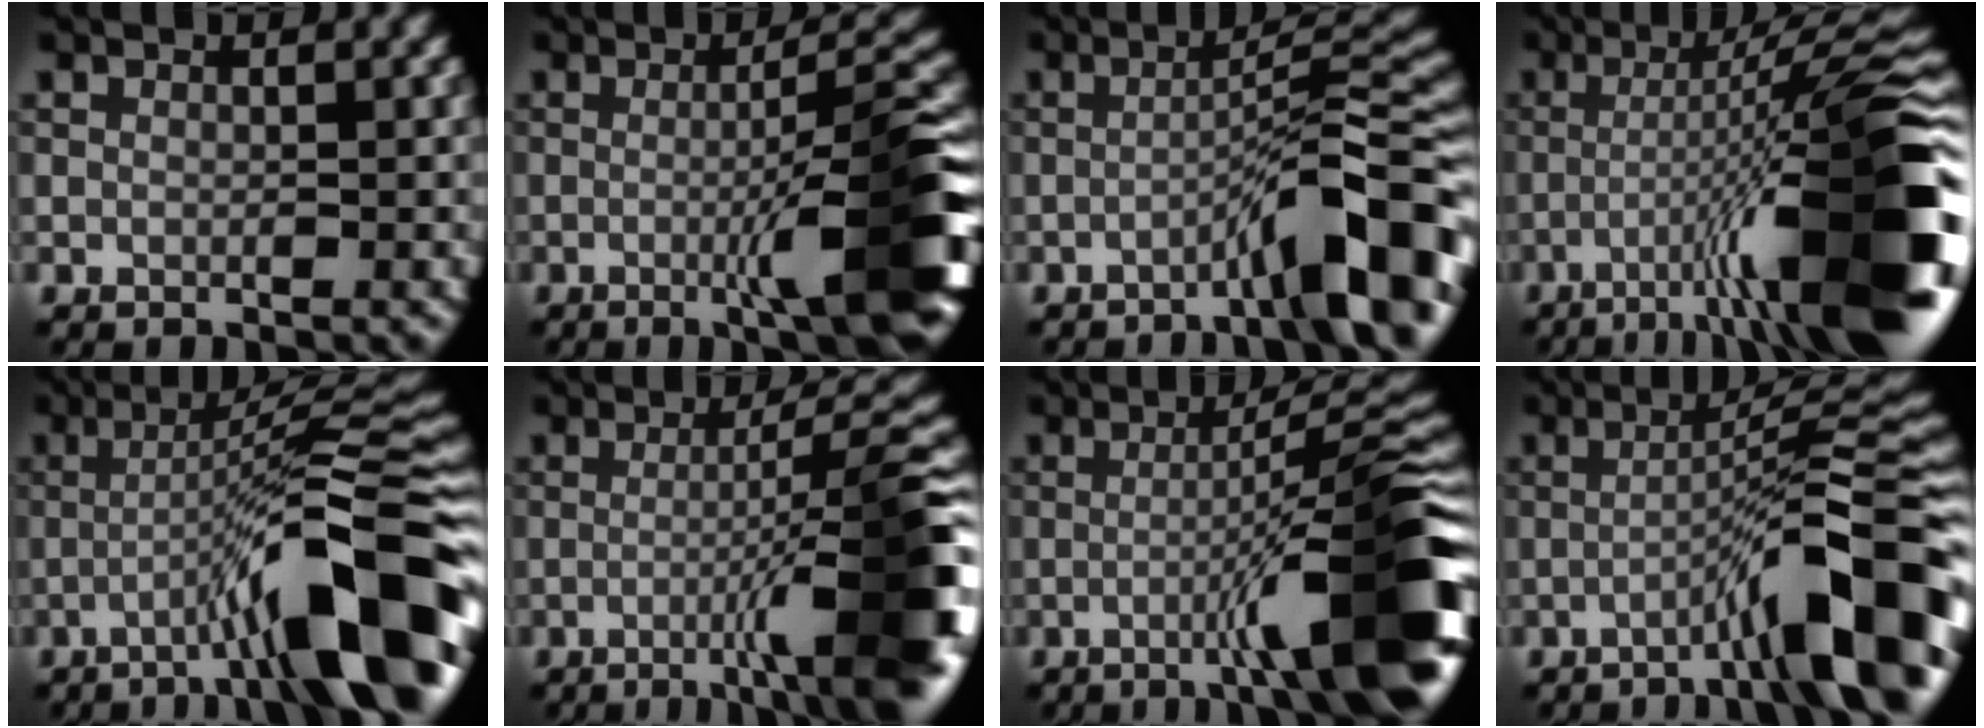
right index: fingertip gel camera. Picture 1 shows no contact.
{"total": 11.1, "force": [-2.4, 1.7, 10.6], "torque": [-0.134, 0.011, -0.041]}
{"total": 8.6, "force": [-4.3, 1.2, 7.4], "torque": [-0.097, 0.025, -0.076]}
{"total": 15.2, "force": [-5.3, 2.4, 14.1], "torque": [-0.202, 0.021, -0.078]}
{"total": 12.8, "force": [-5.2, 2.0, 11.6], "torque": [-0.157, 0.020, -0.081]}
{"total": 10.8, "force": [-3.4, 1.6, 10.2], "torque": [-0.129, 0.016, -0.051]}
{"total": 11.9, "force": [-3.7, 1.4, 11.2], "torque": [-0.146, 0.021, -0.059]}
{"total": 11.1, "force": [-4.7, 1.6, 9.9], "torque": [-0.128, 0.025, -0.078]}